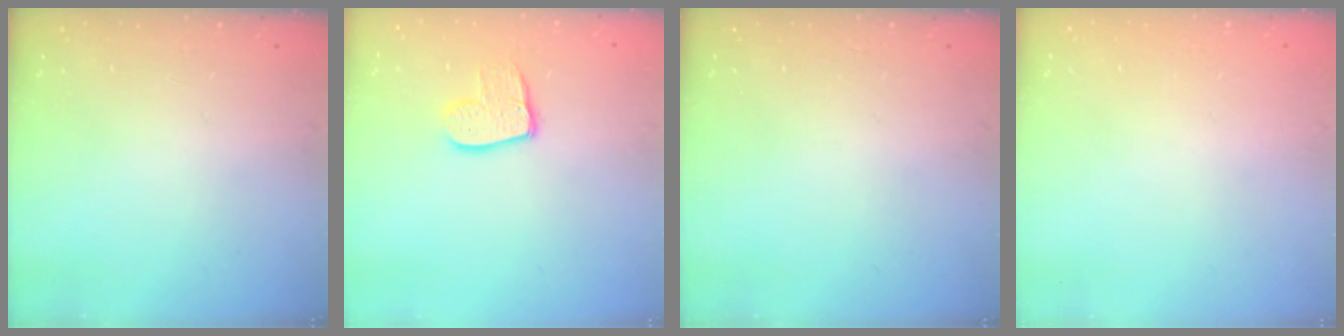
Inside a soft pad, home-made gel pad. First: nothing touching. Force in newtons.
{"total": 10.0, "press": 9.9, "slide": 0.7}
{"total": 0.0}
{"total": 0.0}